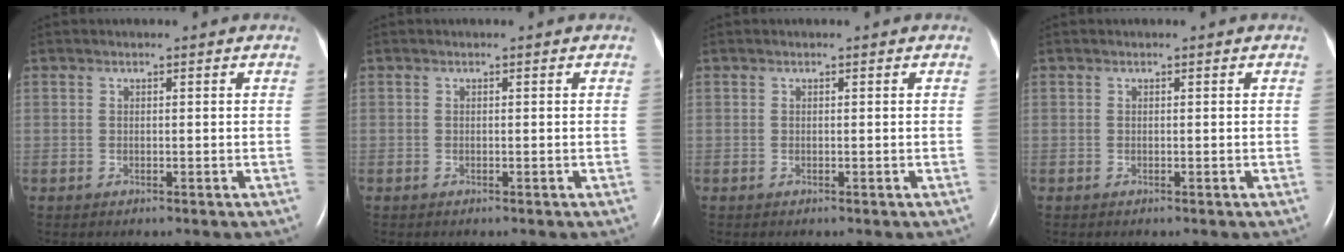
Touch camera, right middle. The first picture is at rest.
{"total": 0.0}
{"total": 0.0}
{"total": 0.0}